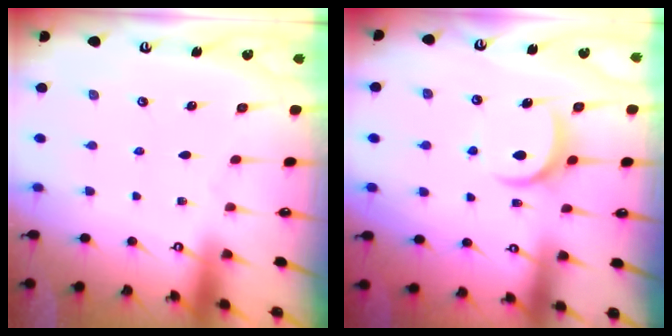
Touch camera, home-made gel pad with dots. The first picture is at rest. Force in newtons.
{"total": 8.0, "press": 8.0, "slide": 0.7}